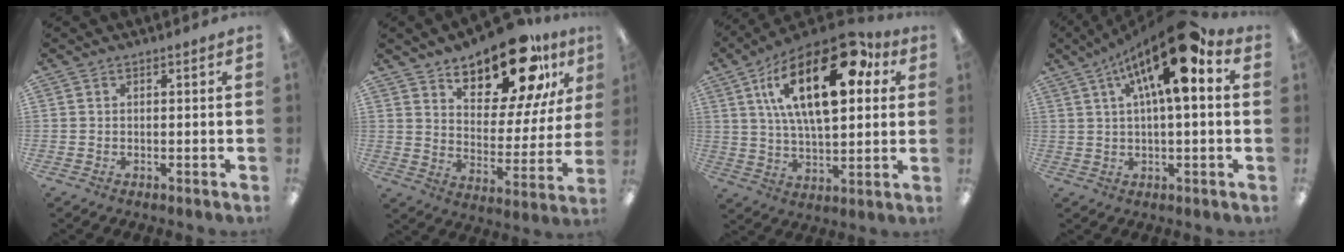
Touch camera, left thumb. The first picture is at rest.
{"total": 18.9, "force": [14.1, 7.3, 10.2], "torque": [-0.155, -0.093, 0.237]}
{"total": 25.3, "force": [10.6, 12.0, 19.6], "torque": [-0.336, -0.035, 0.167]}
{"total": 17.6, "force": [7.5, 5.1, 15.1], "torque": [-0.251, -0.029, 0.115]}